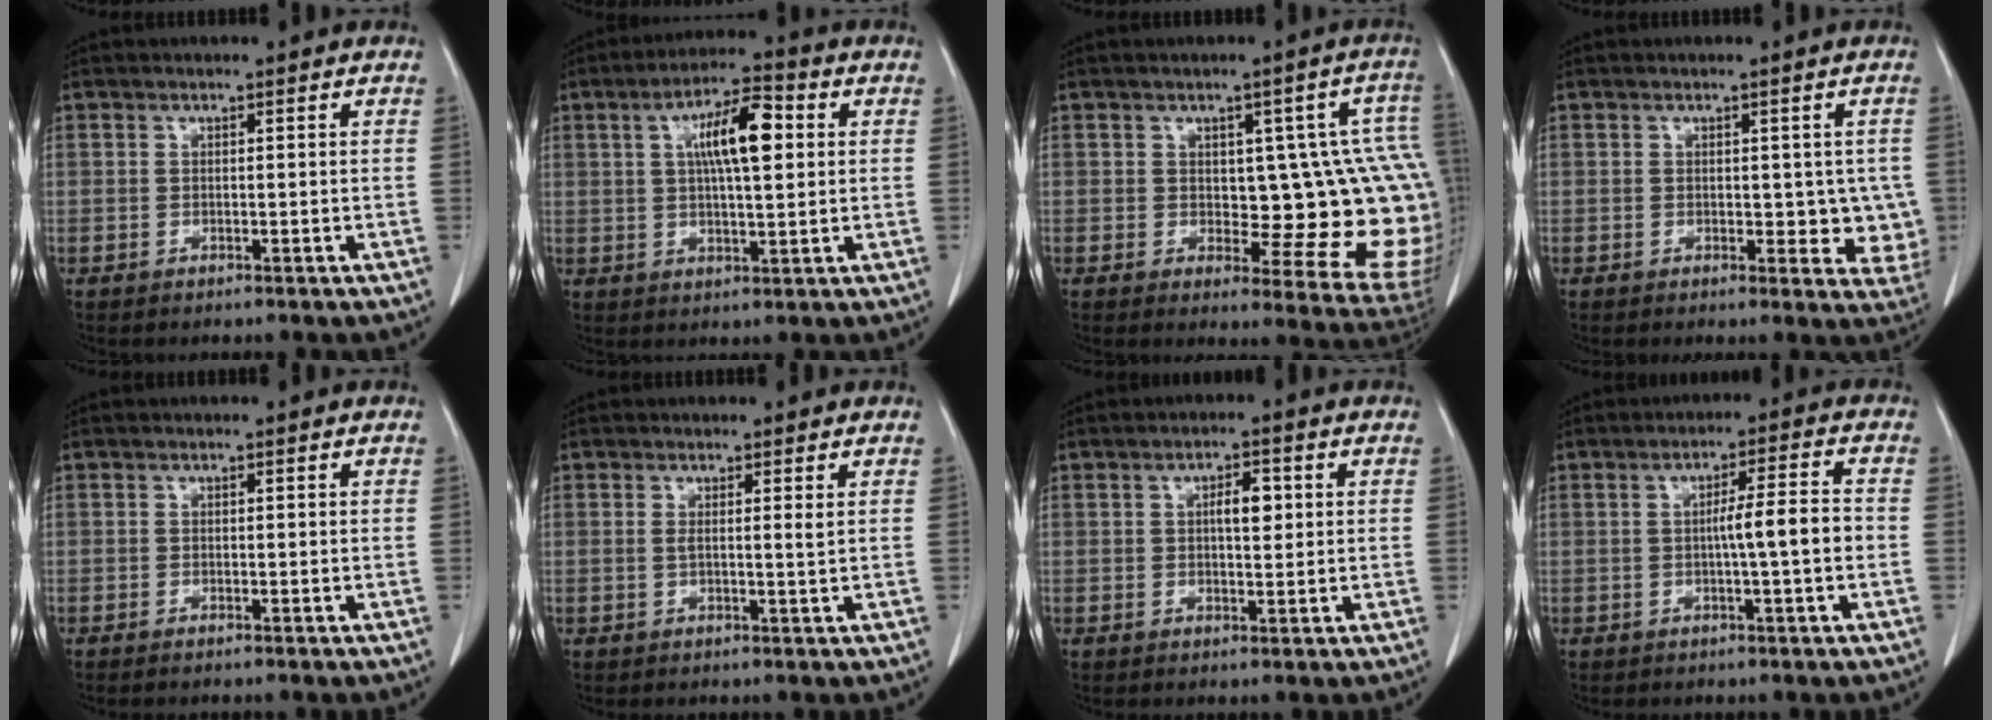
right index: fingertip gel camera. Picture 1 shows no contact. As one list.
[{"total": 9.7, "force": [2.5, 2.5, 9.0], "torque": [-0.157, 0.019, 0.039]}, {"total": 15.1, "force": [0.4, 5.7, 13.9], "torque": [-0.113, 0.011, 0.014]}, {"total": 5.4, "force": [0.2, 3.3, 4.2], "torque": [-0.018, 0.002, 0.005]}, {"total": 0.0}, {"total": 1.7, "force": [0.5, -0.1, 1.6], "torque": [-0.033, -0.003, 0.009]}, {"total": 3.6, "force": [0.8, 1.4, 3.2], "torque": [-0.049, 0.005, 0.012]}, {"total": 5.9, "force": [-0.6, -0.1, 5.8], "torque": [-0.087, 0.009, -0.011]}]